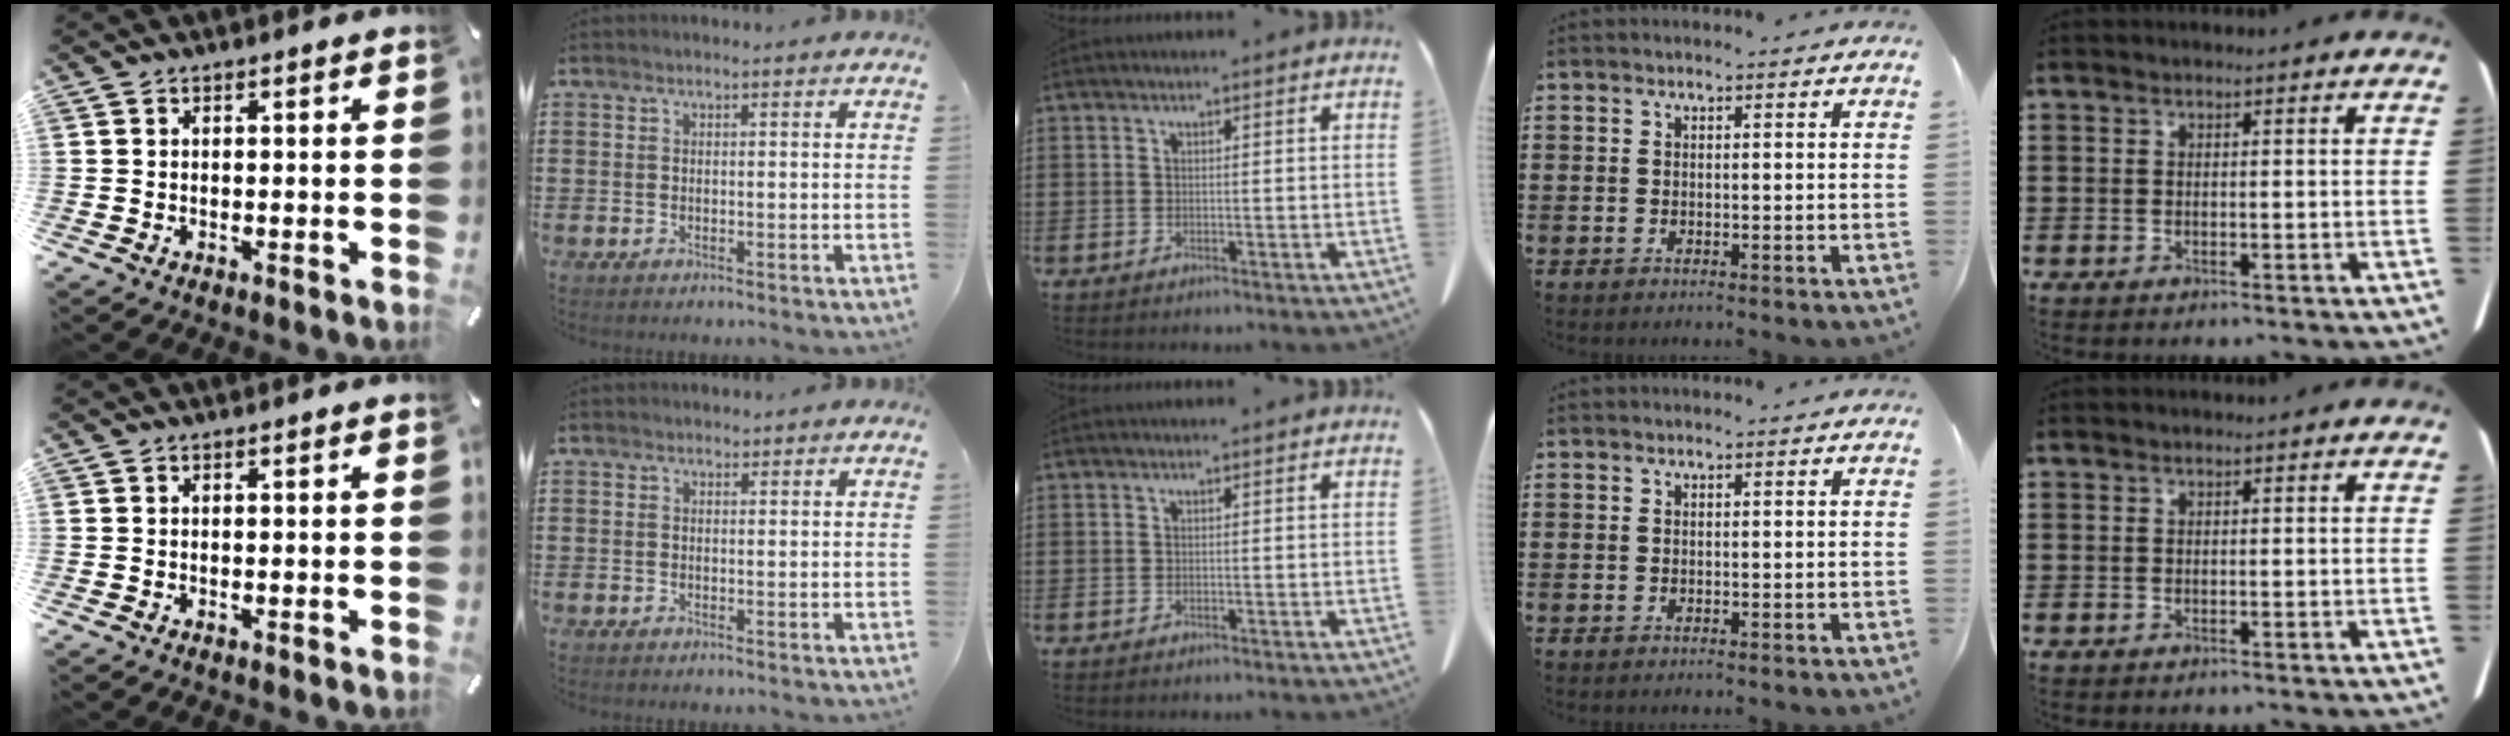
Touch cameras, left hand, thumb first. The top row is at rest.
{"index": {"total": 0.5, "force": [0.4, 0.4, 0.1], "torque": [-0.004, 0.003, 0.007]}}